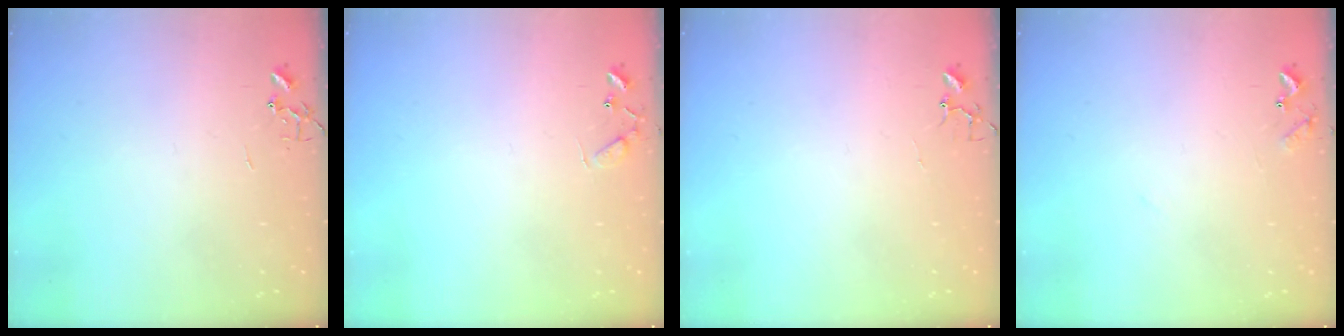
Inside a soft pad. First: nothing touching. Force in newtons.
{"total": 5.6, "press": 5.6, "slide": 0.5}
{"total": 3.4, "press": 3.4, "slide": 0.3}
{"total": 7.8, "press": 7.8, "slide": 0.5}